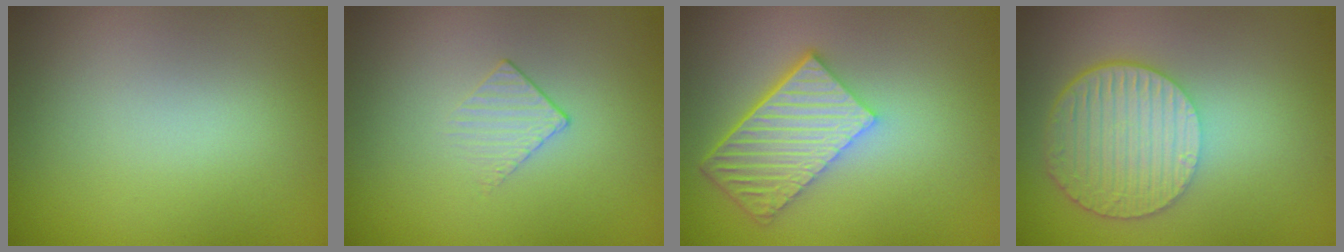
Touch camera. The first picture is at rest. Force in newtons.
{"total": 1.2, "press": 0.5, "slide": 1.1}
{"total": 6.0, "press": 4.2, "slide": 4.3}
{"total": 6.6, "press": 4.7, "slide": 4.6}